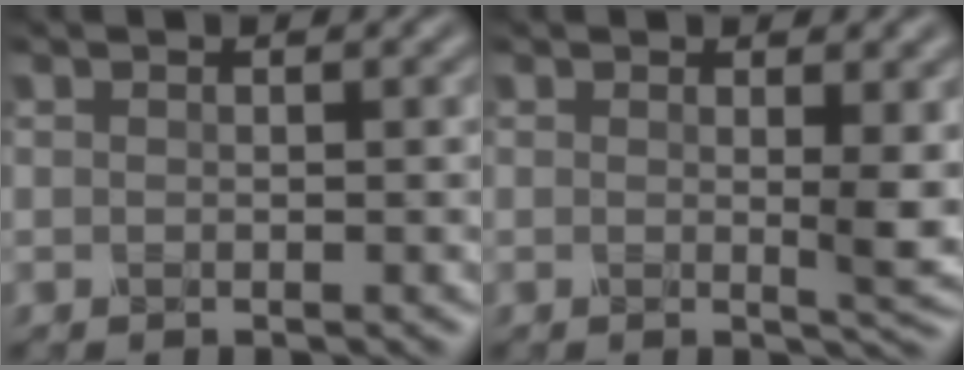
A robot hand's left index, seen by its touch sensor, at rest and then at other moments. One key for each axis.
{"total": 2.3, "fx": 0.8, "fy": 0.3, "fz": 2.2, "tx": -0.031, "ty": -0.009, "tz": 0.011}